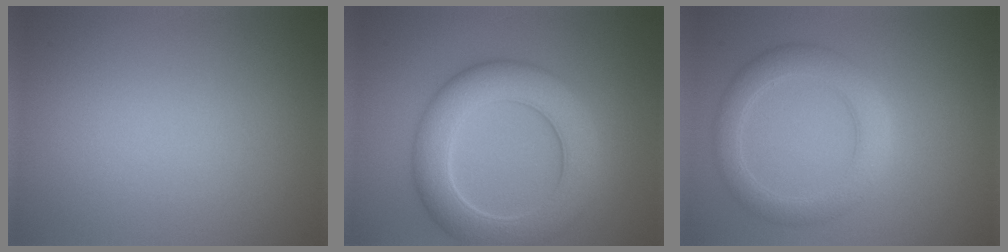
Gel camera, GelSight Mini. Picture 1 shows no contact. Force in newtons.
{"total": 7.6, "press": 7.6, "slide": 0.4}
{"total": 3.0, "press": 3.0, "slide": 0.2}